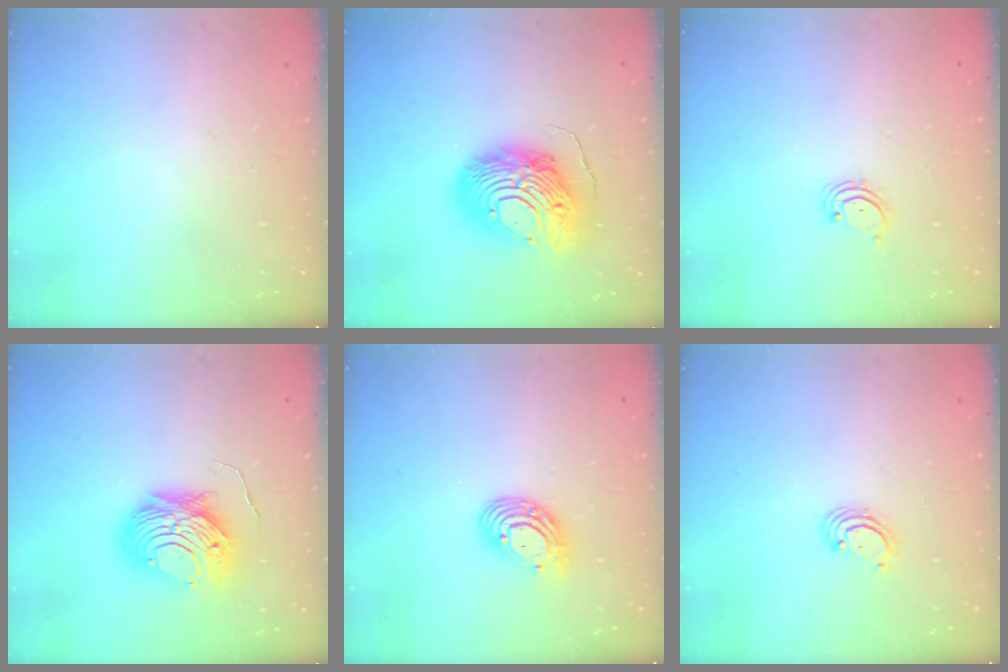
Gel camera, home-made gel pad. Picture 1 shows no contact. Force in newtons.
{"total": 16.1, "press": 16.0, "slide": 1.4}
{"total": 1.7, "press": 1.6, "slide": 0.2}
{"total": 10.5, "press": 10.5, "slide": 1.0}
{"total": 9.9, "press": 9.8, "slide": 1.2}
{"total": 2.6, "press": 2.6, "slide": 0.3}